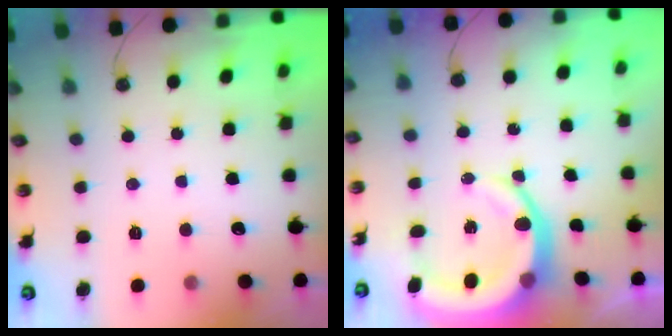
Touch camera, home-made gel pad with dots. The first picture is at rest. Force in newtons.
{"total": 13.0, "press": 12.7, "slide": 2.8}